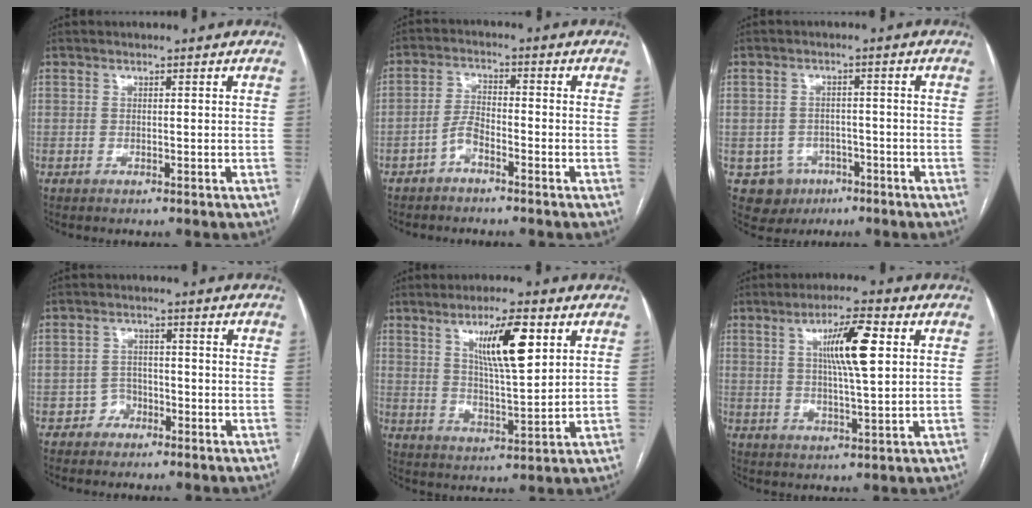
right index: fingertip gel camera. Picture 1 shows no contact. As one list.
[{"total": 2.4, "force": [-1.7, 0.9, 1.5], "torque": [-0.027, 0.006, -0.035]}, {"total": 5.4, "force": [-2.5, 4.7, 0.7], "torque": [-0.009, 0.010, -0.030]}, {"total": 2.6, "force": [-1.7, 1.9, 0.2], "torque": [0.000, 0.012, -0.033]}, {"total": 10.2, "force": [4.4, 1.6, 9.1], "torque": [-0.157, 0.001, 0.077]}, {"total": 9.1, "force": [2.6, 1.0, 8.7], "torque": [-0.151, 0.007, 0.044]}]